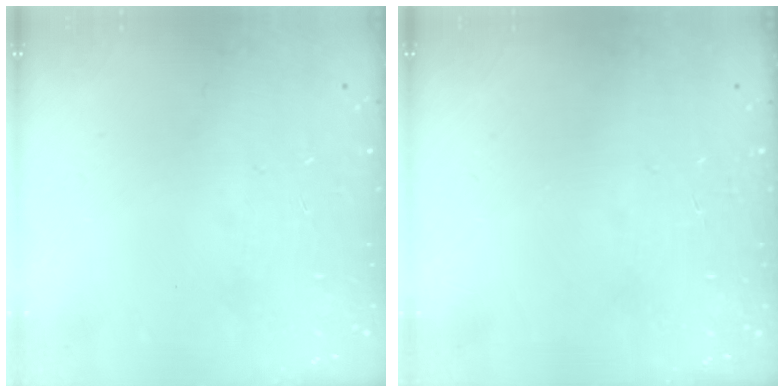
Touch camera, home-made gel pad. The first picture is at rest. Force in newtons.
{"total": 0.0}